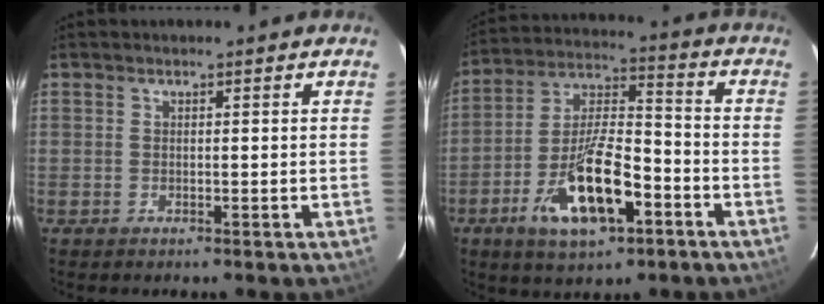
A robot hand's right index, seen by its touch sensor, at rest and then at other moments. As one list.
[{"total": 15.8, "force": [-7.1, 5.9, 12.8], "torque": [-0.254, 0.003, -0.122]}]